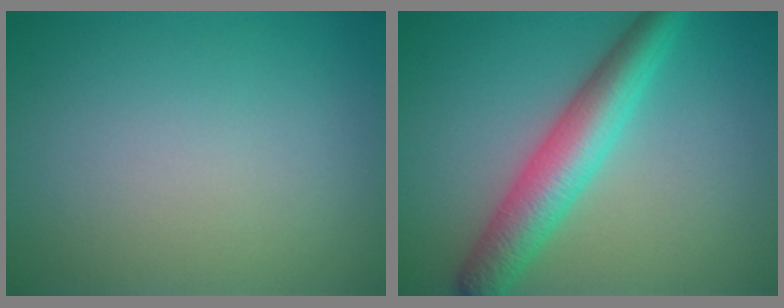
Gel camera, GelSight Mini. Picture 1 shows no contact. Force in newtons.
{"total": 5.7, "press": 5.7, "slide": 0.1}